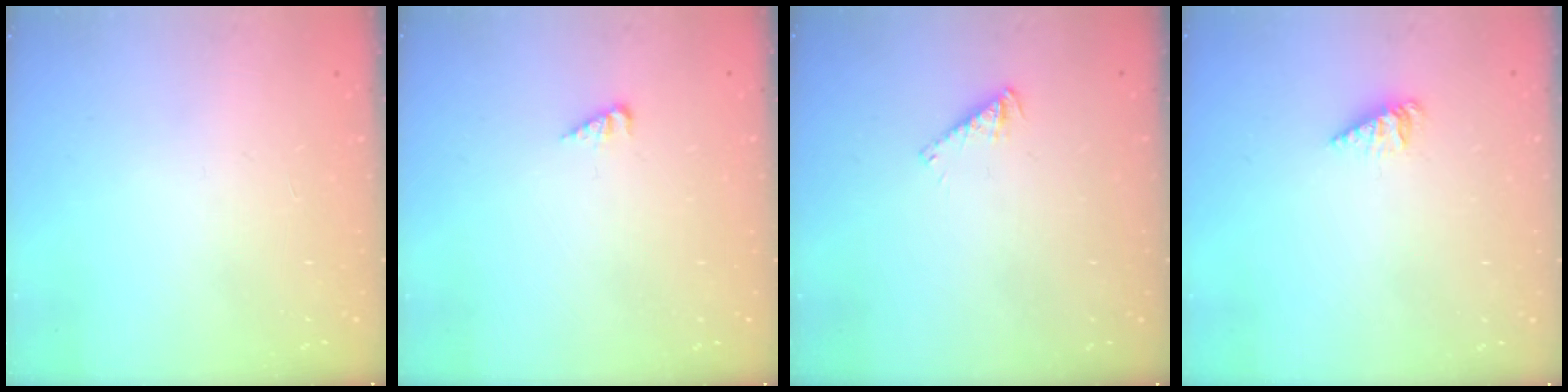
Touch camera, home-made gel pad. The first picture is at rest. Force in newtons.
{"total": 2.6, "press": 2.6, "slide": 0.2}
{"total": 2.9, "press": 2.9, "slide": 0.1}
{"total": 2.0, "press": 2.0, "slide": 0.3}